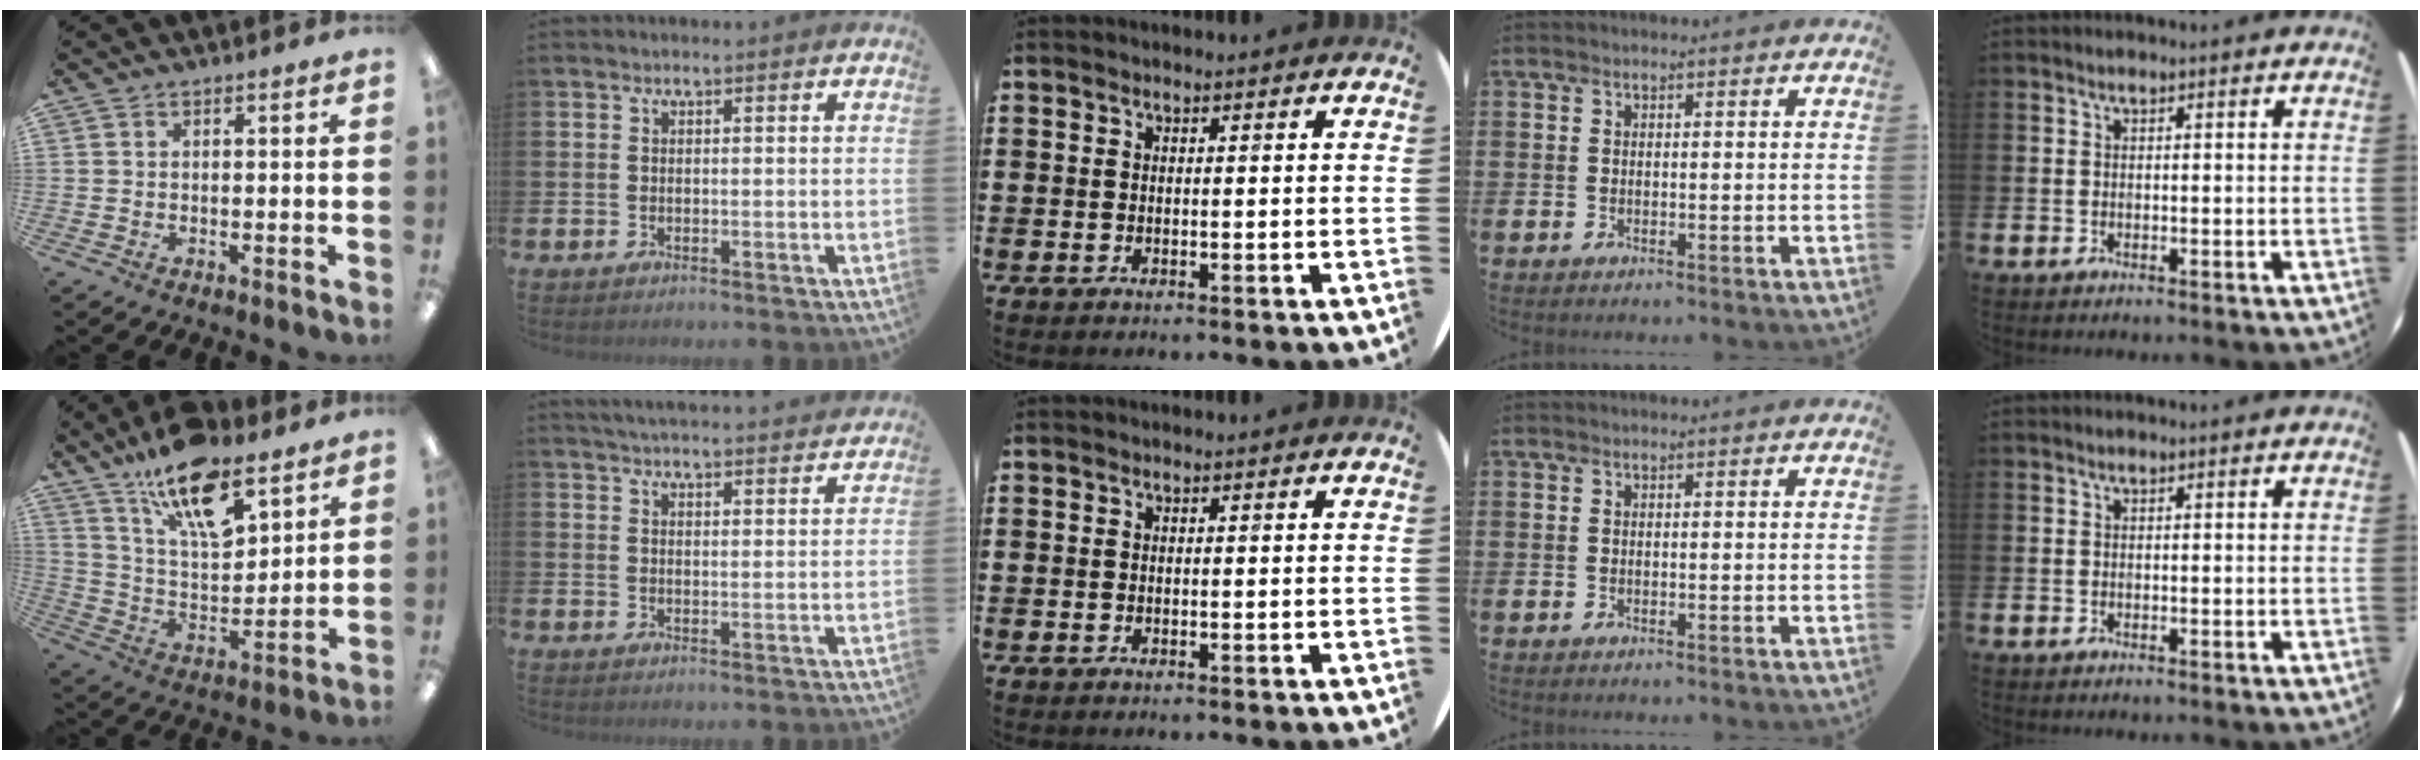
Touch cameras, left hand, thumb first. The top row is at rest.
{"thumb": {"total": 18.2, "force": [12.2, 7.2, 11.4], "torque": [-0.190, -0.065, 0.208]}, "index": {"total": 4.2, "force": [4.2, -0.1, 0.3], "torque": [-0.011, -0.027, 0.074]}}